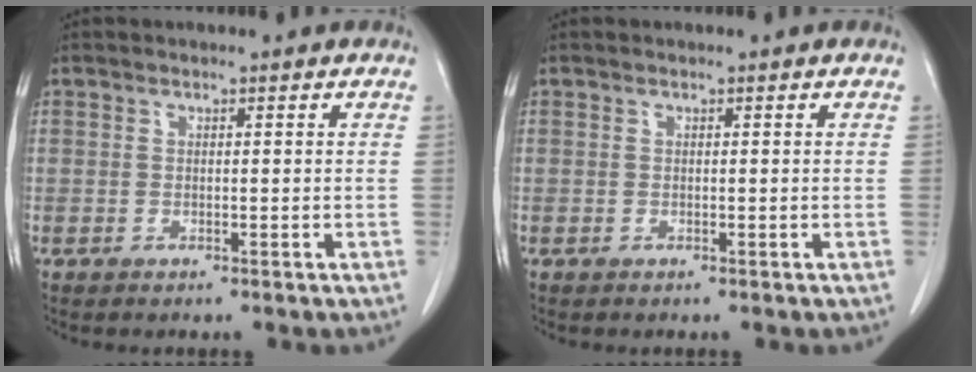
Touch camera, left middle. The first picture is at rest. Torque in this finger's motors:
{"motor_torque": [-0.08, 0.08, 0.00, 0.00]}